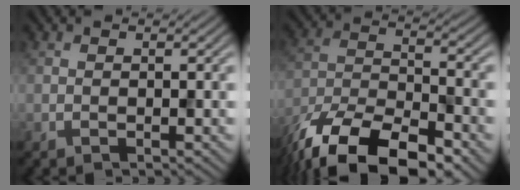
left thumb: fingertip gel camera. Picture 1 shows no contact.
{"total": 14.1, "force": [-10.0, 5.3, 8.4], "torque": [-0.166, -0.016, -0.186]}